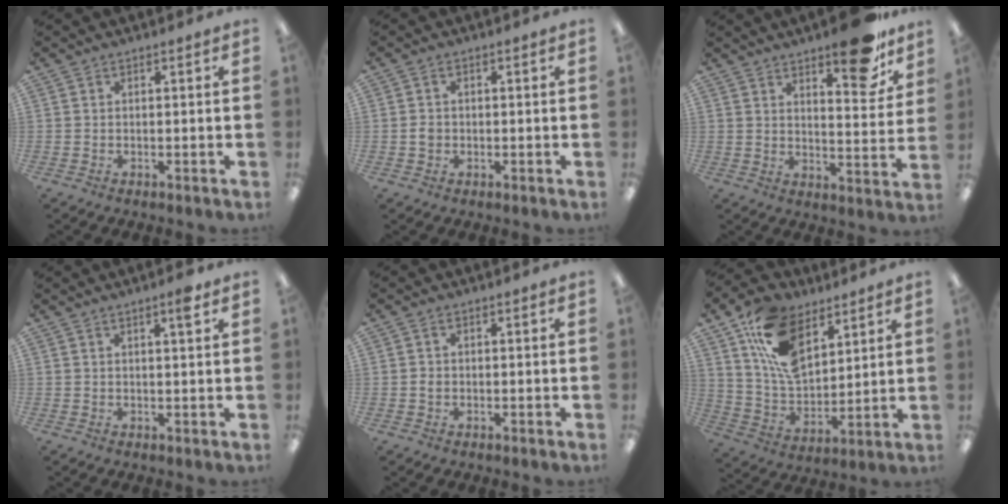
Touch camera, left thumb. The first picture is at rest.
{"total": 1.7, "force": [-0.2, 1.4, 1.0], "torque": [-0.019, 0.005, -0.006]}
{"total": 13.7, "force": [10.0, 4.6, 8.2], "torque": [-0.089, -0.069, 0.164]}
{"total": 3.5, "force": [2.2, 0.5, 2.7], "torque": [-0.034, -0.007, 0.030]}
{"total": 1.1, "force": [-0.1, 0.9, 0.7], "torque": [-0.013, 0.004, -0.004]}
{"total": 16.5, "force": [9.0, 10.0, 9.7], "torque": [-0.190, -0.026, 0.170]}